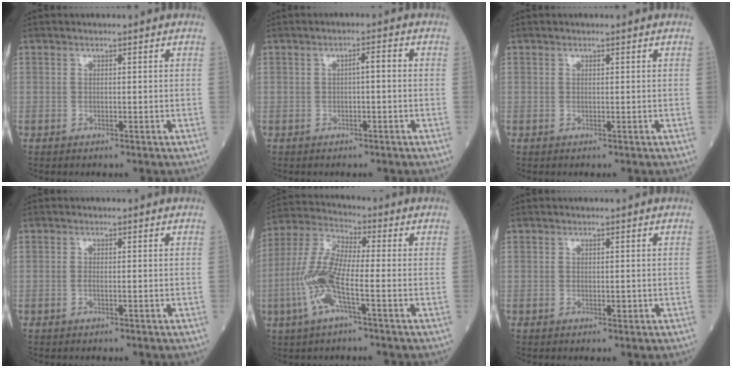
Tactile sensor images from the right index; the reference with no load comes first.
{"total": 2.0, "force": [0.0, 0.4, 2.0], "torque": [-0.030, 0.008, 0.000]}
{"total": 0.0}
{"total": 0.8, "force": [-0.2, 0.2, 0.7], "torque": [-0.016, 0.000, -0.004]}
{"total": 10.9, "force": [-3.1, 2.0, 10.3], "torque": [-0.234, 0.007, -0.065]}
{"total": 0.9, "force": [-0.2, 0.5, 0.8], "torque": [-0.012, -0.001, -0.002]}